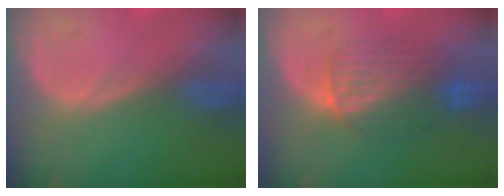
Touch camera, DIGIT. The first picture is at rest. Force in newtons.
{"total": 6.9, "press": 6.8, "slide": 1.3}